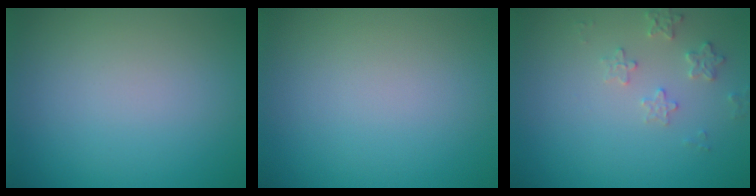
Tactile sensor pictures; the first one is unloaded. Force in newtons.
{"total": 0.0}
{"total": 1.9, "press": 1.8, "slide": 0.2}